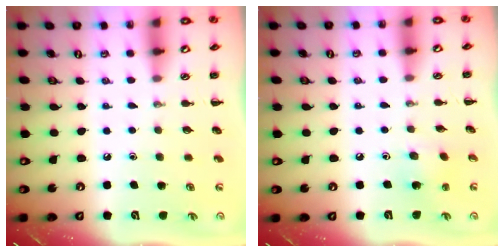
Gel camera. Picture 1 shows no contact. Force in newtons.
{"total": 1.9, "press": 1.8, "slide": 0.7}